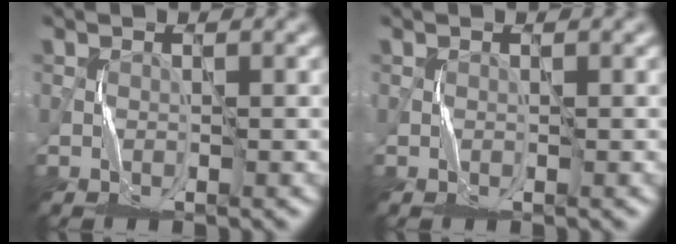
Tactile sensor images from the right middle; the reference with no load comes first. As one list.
[{"total": 0.0}]